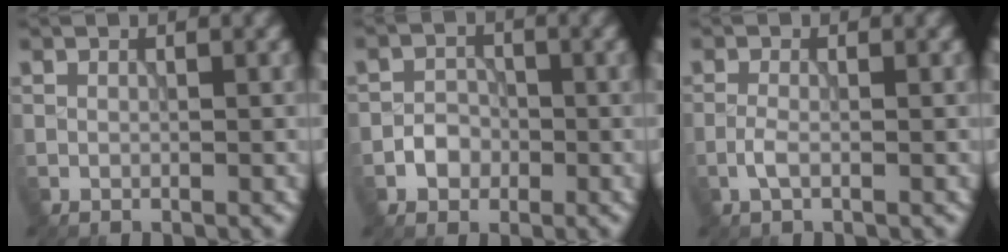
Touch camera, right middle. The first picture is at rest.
{"total": 2.0, "force": [-0.8, 1.7, 0.8], "torque": [-0.008, 0.003, -0.017]}
{"total": 1.4, "force": [-0.6, 0.4, 1.2], "torque": [-0.029, 0.001, -0.017]}